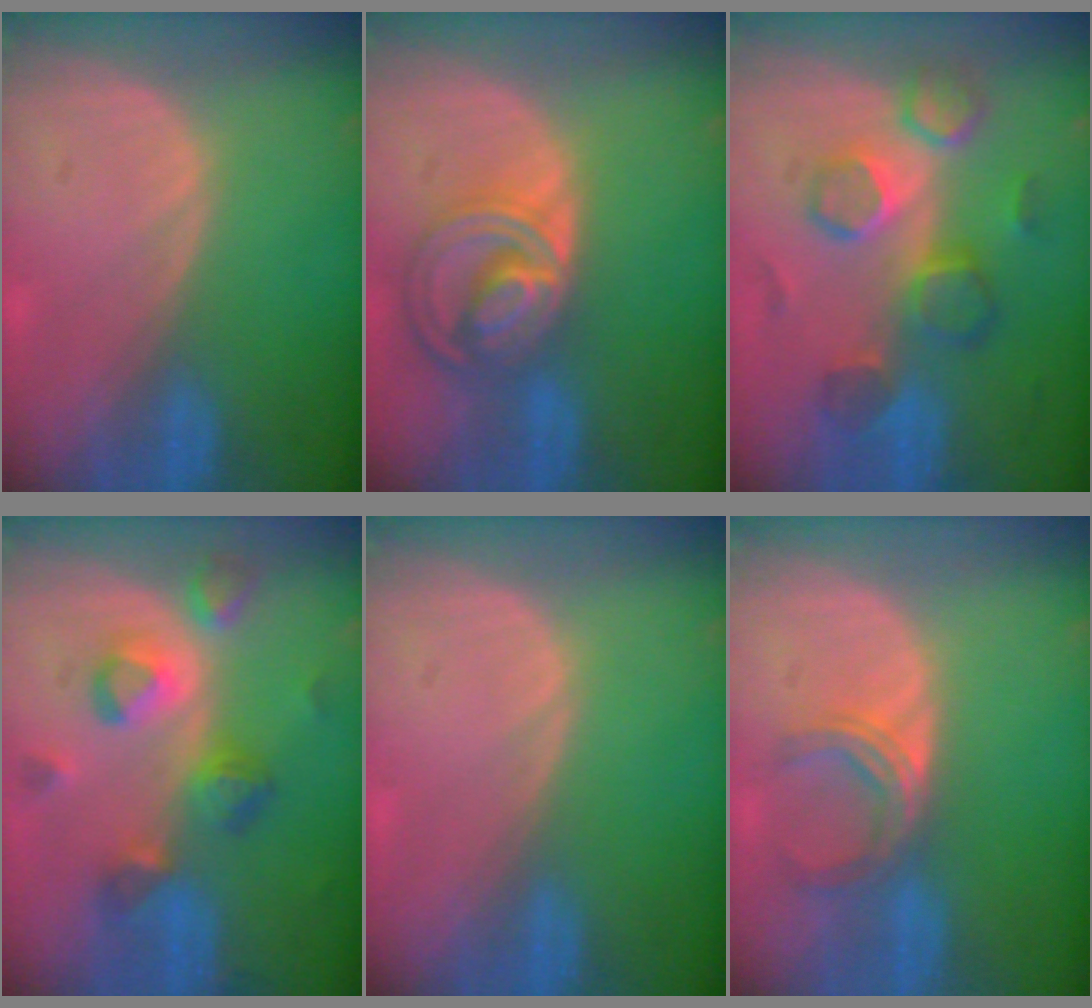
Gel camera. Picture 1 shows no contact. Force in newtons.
{"total": 8.5, "press": 7.3, "slide": 4.4}
{"total": 8.7, "press": 8.4, "slide": 2.3}
{"total": 8.1, "press": 7.7, "slide": 2.7}
{"total": 0.0}
{"total": 5.0, "press": 4.5, "slide": 2.2}